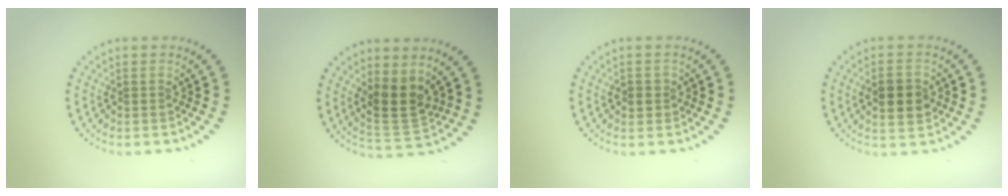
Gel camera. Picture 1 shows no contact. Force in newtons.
{"total": 3.6, "press": 3.2, "slide": 1.6}
{"total": 1.2, "press": 1.1, "slide": 0.4}
{"total": 3.6, "press": 3.6, "slide": 0.2}